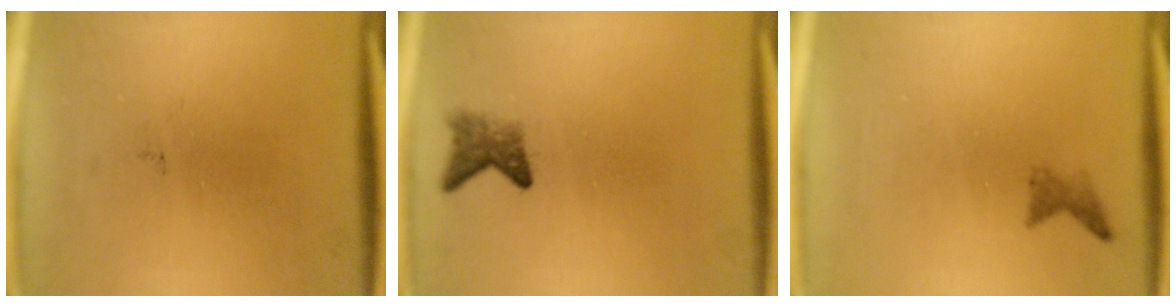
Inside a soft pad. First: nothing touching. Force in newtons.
{"total": 2.4}
{"total": 1.1}